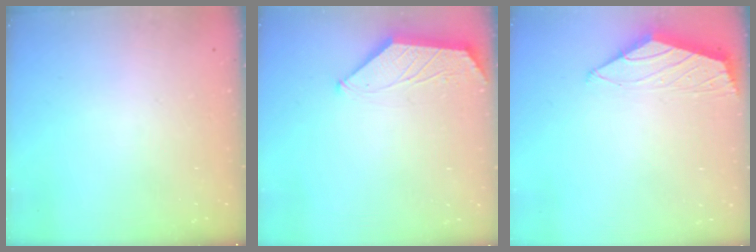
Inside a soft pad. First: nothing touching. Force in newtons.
{"total": 1.6, "press": 1.6, "slide": 0.3}
{"total": 1.5, "press": 1.5, "slide": 0.4}